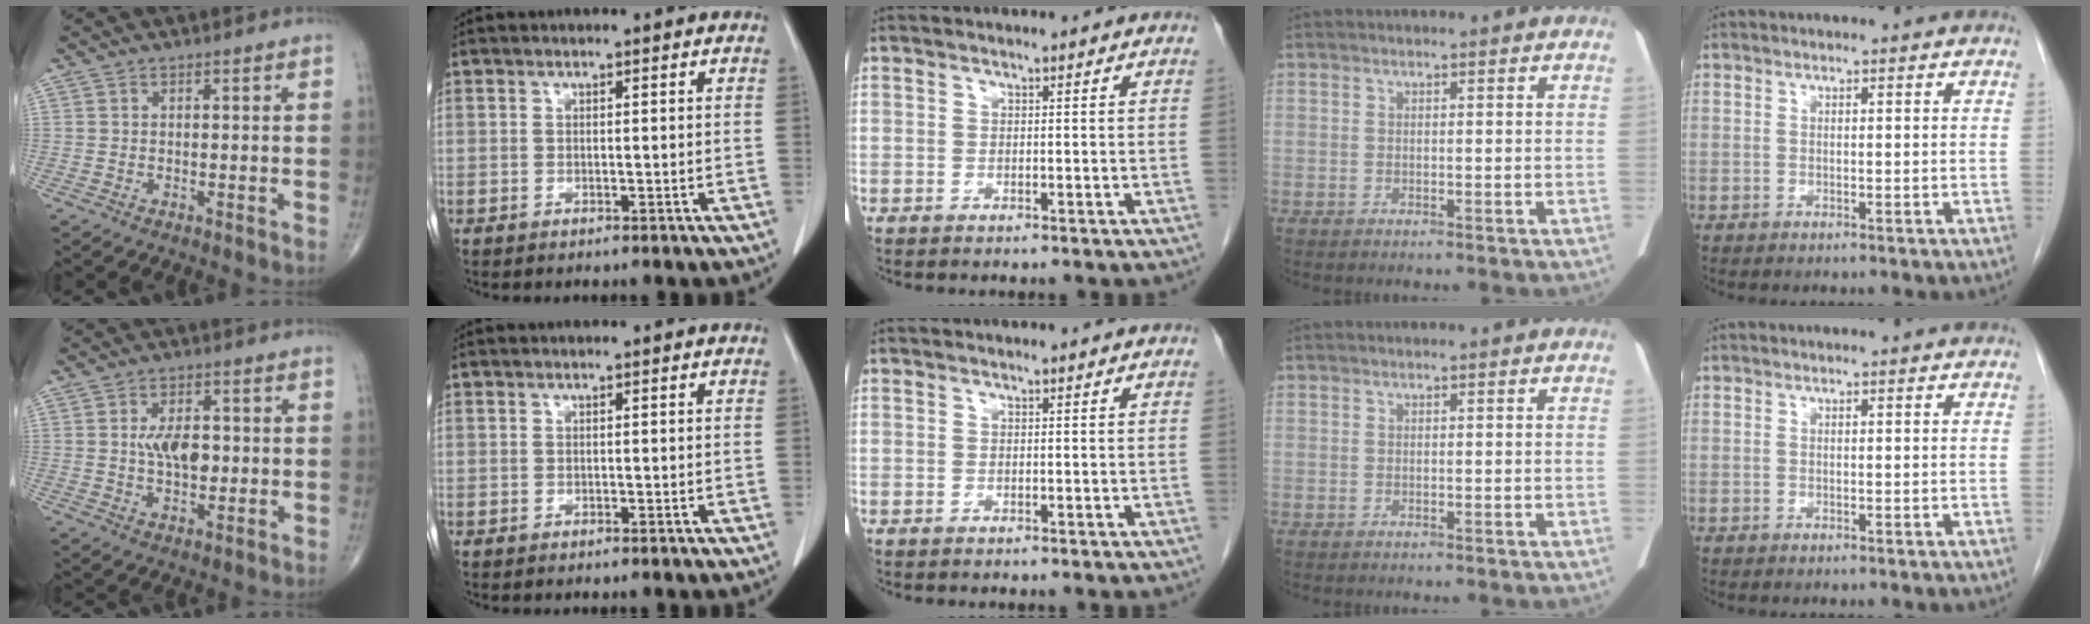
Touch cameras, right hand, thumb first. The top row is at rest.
{"thumb": {"total": 7.2, "force": [0.3, 4.1, 5.9], "torque": [-0.082, 0.001, 0.005]}}